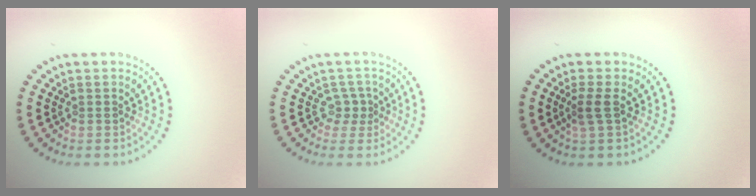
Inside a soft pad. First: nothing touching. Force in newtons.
{"total": 1.5, "press": 0.9, "slide": 1.2}
{"total": 1.6, "press": 1.3, "slide": 0.9}